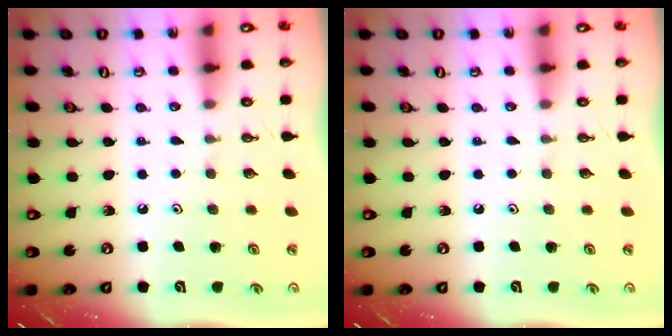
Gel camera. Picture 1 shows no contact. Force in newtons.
{"total": 0.0}